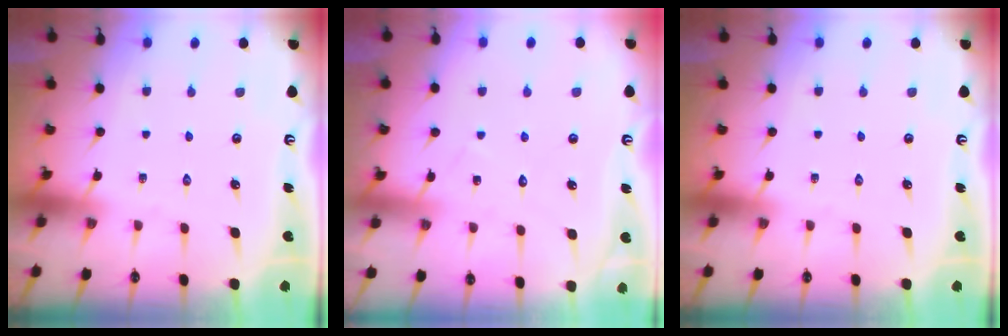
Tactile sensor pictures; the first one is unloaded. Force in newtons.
{"total": 6.4, "press": 6.4, "slide": 0.1}
{"total": 0.0}